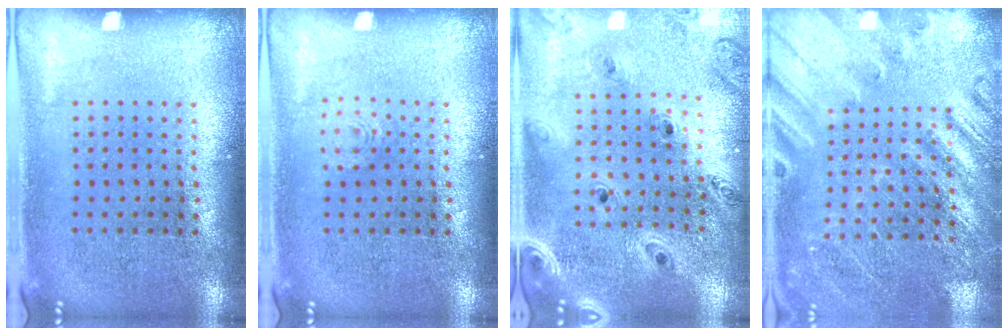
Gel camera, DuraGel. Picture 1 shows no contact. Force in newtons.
{"total": 0.8, "press": 0.8, "slide": 0.1}
{"total": 1.3, "press": 1.3, "slide": 0.2}
{"total": 2.4, "press": 2.4, "slide": 0.5}